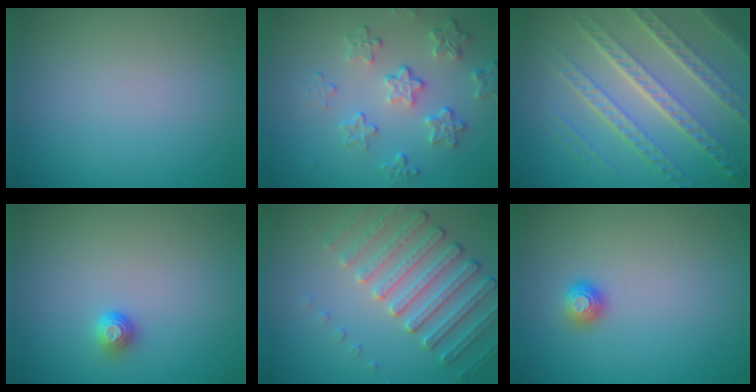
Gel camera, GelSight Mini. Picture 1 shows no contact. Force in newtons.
{"total": 4.1, "press": 3.2, "slide": 2.6}
{"total": 7.4, "press": 5.2, "slide": 5.3}
{"total": 1.3, "press": 1.1, "slide": 0.7}
{"total": 4.3, "press": 4.2, "slide": 1.0}
{"total": 1.2, "press": 1.1, "slide": 0.4}